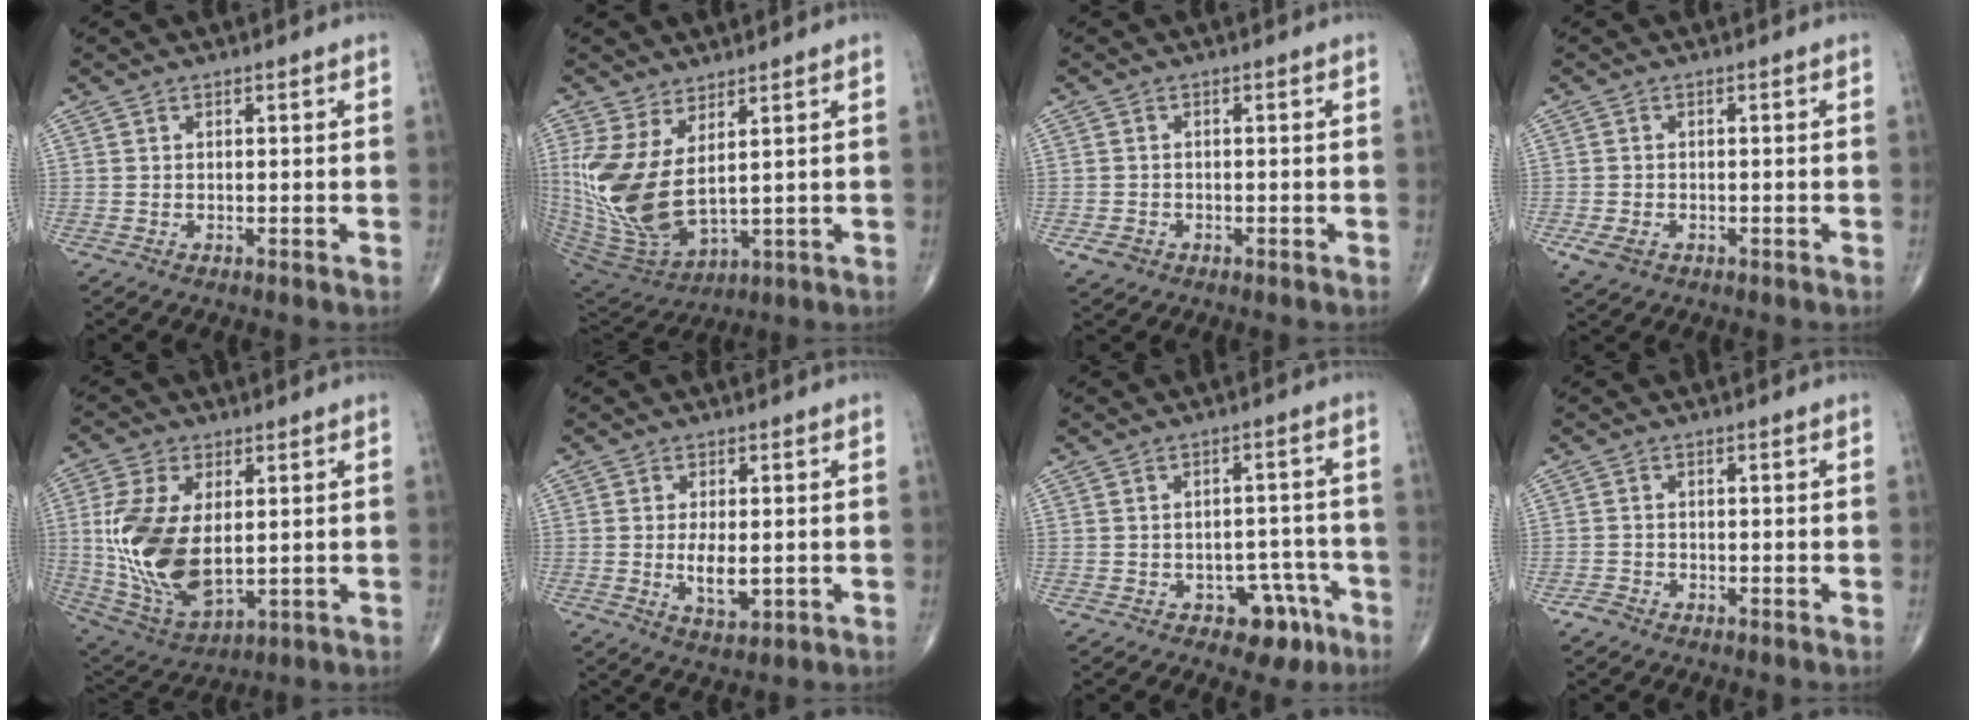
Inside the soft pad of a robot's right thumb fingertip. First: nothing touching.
{"total": 14.7, "force": [3.1, 6.9, 12.6], "torque": [-0.279, -0.035, 0.084]}
{"total": 2.5, "force": [-1.2, 2.0, 1.0], "torque": [-0.017, 0.005, -0.015]}
{"total": 3.4, "force": [-1.4, 2.4, 2.0], "torque": [-0.042, 0.000, -0.019]}
{"total": 17.6, "force": [1.0, 9.8, 14.6], "torque": [-0.300, -0.016, 0.036]}
{"total": 5.3, "force": [-0.6, 2.5, 4.7], "torque": [-0.082, -0.011, -0.006]}
{"total": 7.0, "force": [-3.9, 4.4, 3.8], "torque": [-0.015, 0.036, -0.048]}
{"total": 1.6, "force": [-1.2, 1.0, 0.4], "torque": [-0.011, 0.004, -0.025]}